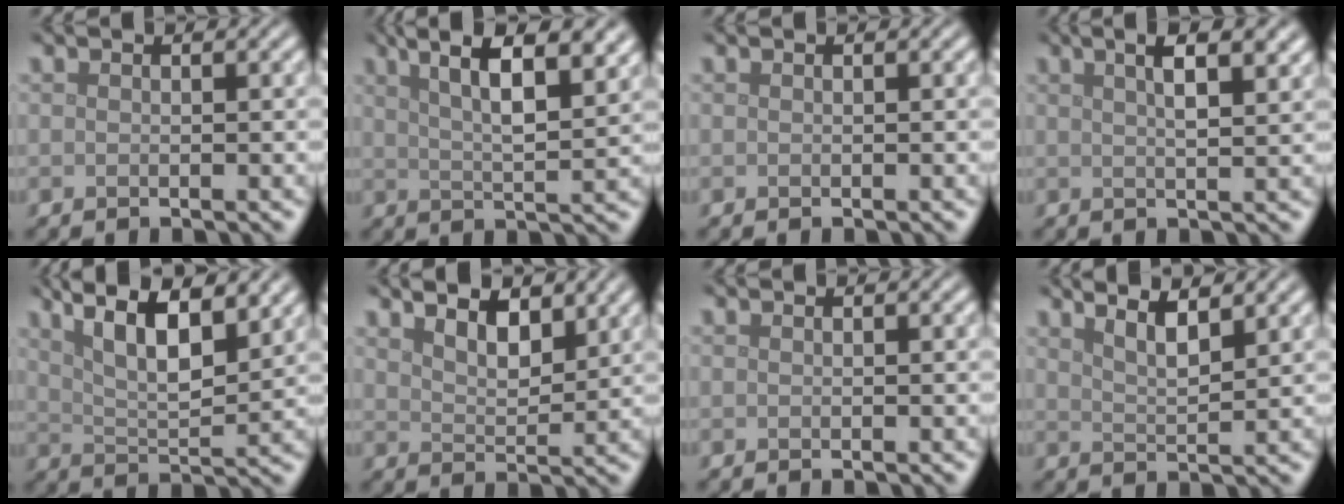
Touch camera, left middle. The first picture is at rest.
{"total": 9.6, "force": [5.6, 3.0, 7.1], "torque": [-0.095, 0.030, 0.062]}
{"total": 0.0}
{"total": 5.8, "force": [2.9, 2.3, 4.6], "torque": [-0.038, 0.028, 0.015]}
{"total": 9.3, "force": [5.7, 2.9, 6.7], "torque": [-0.104, 0.022, 0.070]}
{"total": 4.0, "force": [3.1, 1.4, 2.1], "torque": [-0.035, 0.001, 0.039]}
{"total": 0.0}
{"total": 3.7, "force": [2.7, 0.9, 2.3], "torque": [-0.020, 0.008, 0.033]}